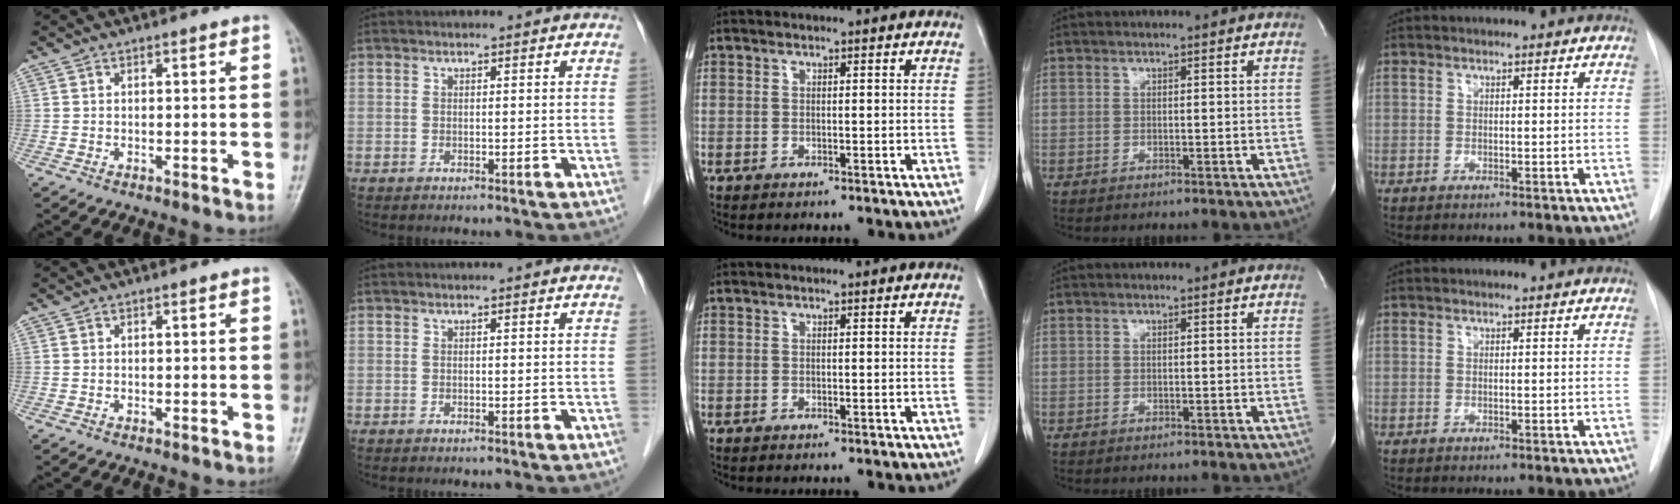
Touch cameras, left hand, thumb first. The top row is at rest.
{}